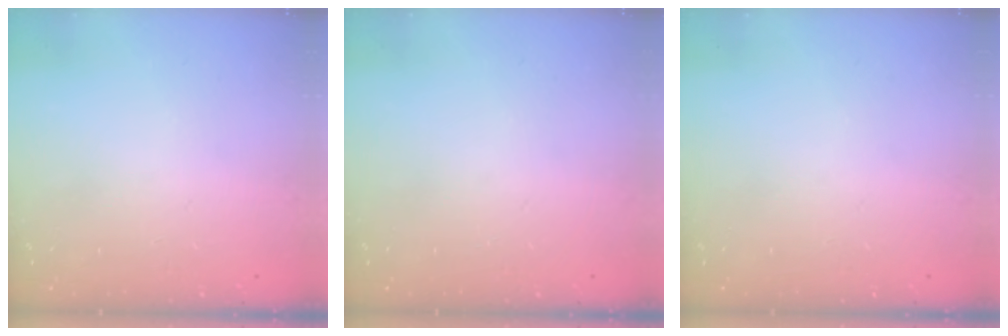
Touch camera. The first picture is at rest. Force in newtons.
{"total": 0.0}
{"total": 0.0}